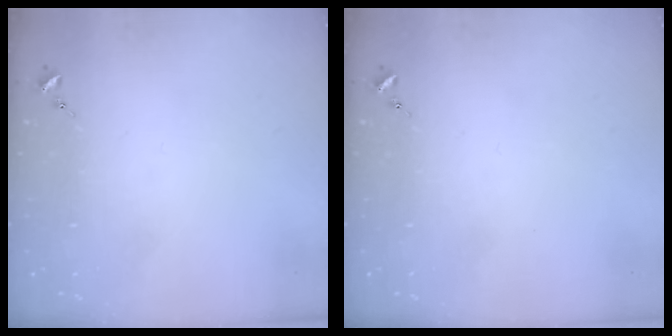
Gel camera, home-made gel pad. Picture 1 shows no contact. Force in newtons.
{"total": 0.0}